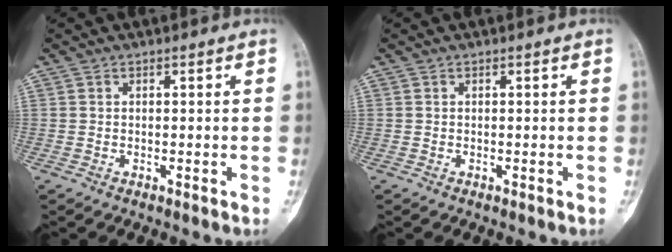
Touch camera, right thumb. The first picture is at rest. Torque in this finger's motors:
{"motor_torque": [0.06, 0.06, -0.01, -0.01, 0.00]}